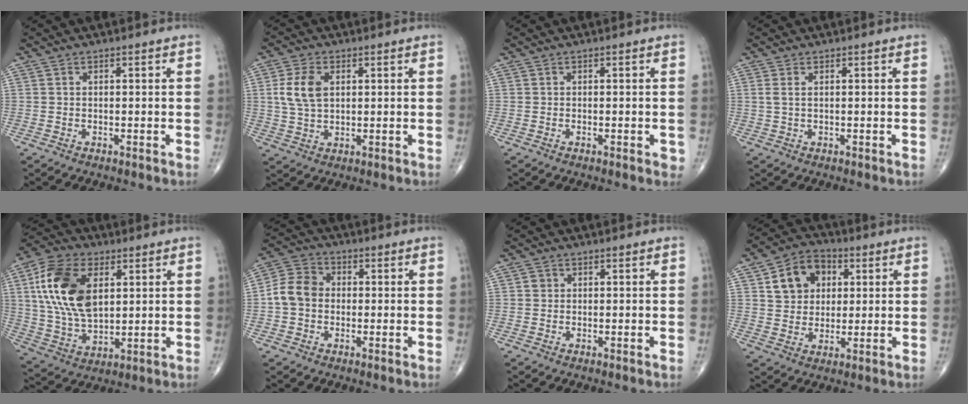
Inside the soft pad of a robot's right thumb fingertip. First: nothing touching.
{"total": 7.1, "force": [1.6, 4.4, 5.4], "torque": [-0.109, -0.001, 0.032]}
{"total": 1.4, "force": [-0.4, 0.6, 1.2], "torque": [-0.011, -0.001, -0.005]}
{"total": 1.6, "force": [0.5, 0.7, 1.4], "torque": [-0.037, 0.007, 0.016]}
{"total": 18.2, "force": [5.0, 10.7, 13.8], "torque": [-0.256, -0.010, 0.094]}
{"total": 7.6, "force": [-0.4, 6.3, 4.3], "torque": [-0.071, 0.026, -0.020]}
{"total": 1.2, "force": [0.2, 1.1, 0.2], "torque": [0.002, 0.002, 0.002]}
{"total": 10.9, "force": [3.4, 8.7, 5.7], "torque": [-0.059, -0.001, 0.054]}